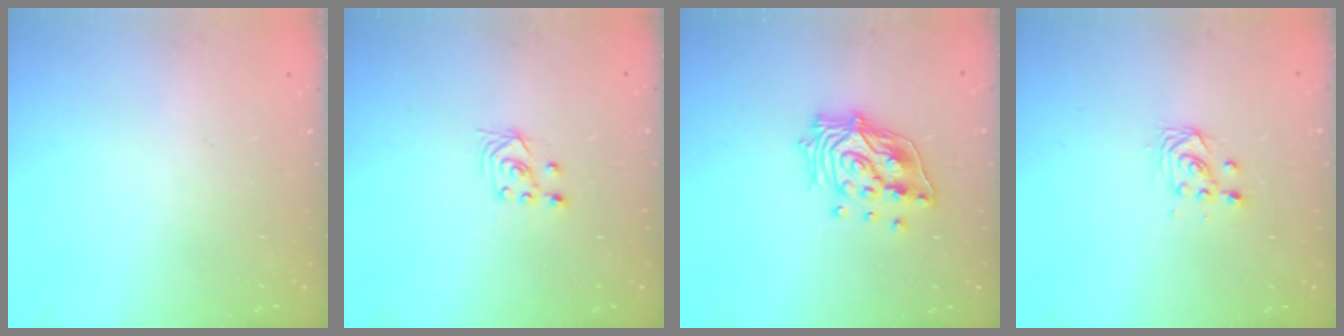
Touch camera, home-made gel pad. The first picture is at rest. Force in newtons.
{"total": 2.8, "press": 2.4, "slide": 1.4}
{"total": 14.9, "press": 14.8, "slide": 2.2}
{"total": 3.3, "press": 3.1, "slide": 1.1}